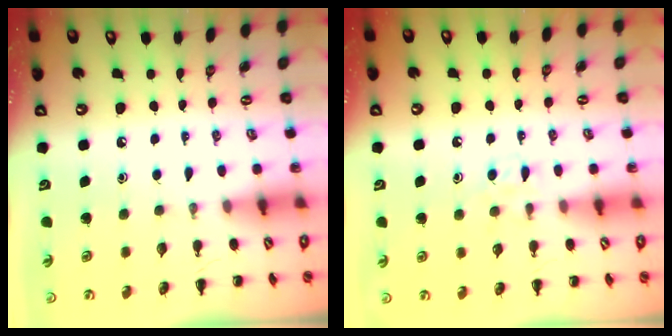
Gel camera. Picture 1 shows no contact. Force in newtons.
{"total": 3.7, "press": 3.5, "slide": 1.2}